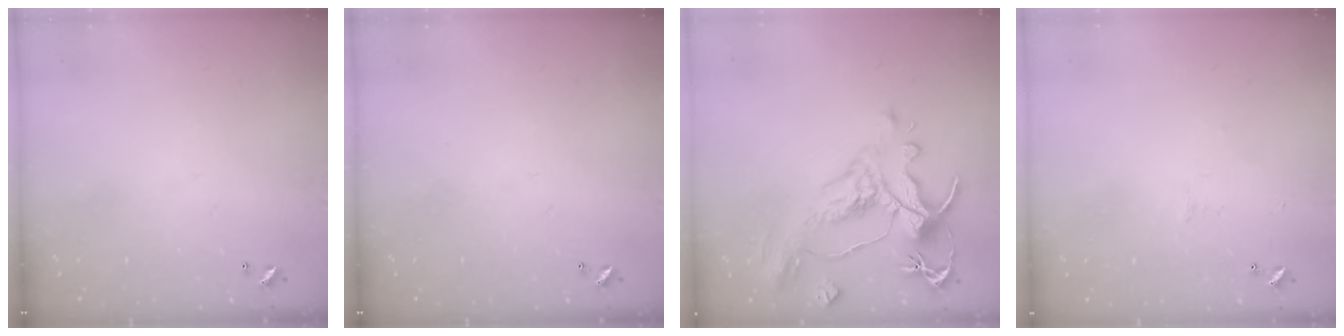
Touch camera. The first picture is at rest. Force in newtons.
{"total": 0.0}
{"total": 1.6, "press": 0.7, "slide": 1.4}
{"total": 0.6, "press": 0.4, "slide": 0.5}